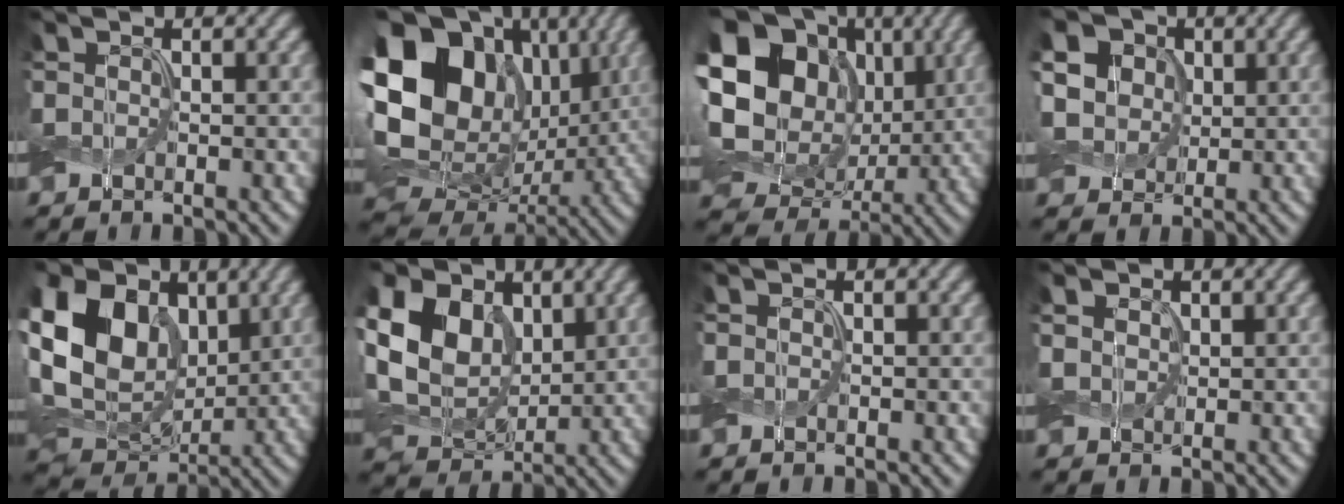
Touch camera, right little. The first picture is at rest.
{"total": 19.3, "force": [4.2, 14.7, 11.8], "torque": [-0.242, 0.014, 0.086]}
{"total": 20.7, "force": [4.7, 16.8, 11.1], "torque": [-0.247, 0.033, 0.076]}
{"total": 14.0, "force": [5.0, 11.3, 6.5], "torque": [-0.170, 0.029, 0.082]}
{"total": 14.5, "force": [3.5, 10.7, 9.2], "torque": [-0.197, 0.024, 0.064]}
{"total": 10.6, "force": [2.4, 7.9, 6.7], "torque": [-0.158, 0.015, 0.034]}
{"total": 0.0}
{"total": 1.4, "force": [0.5, 1.1, 0.7], "torque": [-0.021, -0.001, 0.006]}